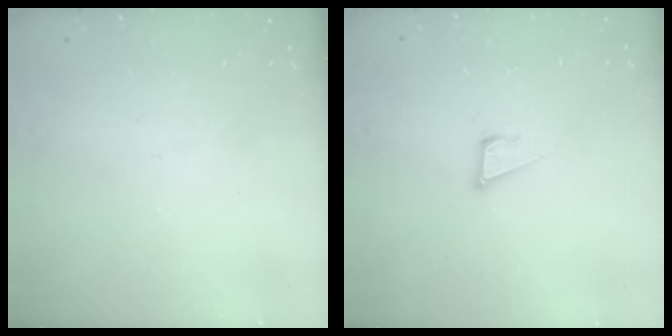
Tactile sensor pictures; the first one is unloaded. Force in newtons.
{"total": 6.4, "press": 5.8, "slide": 2.6}